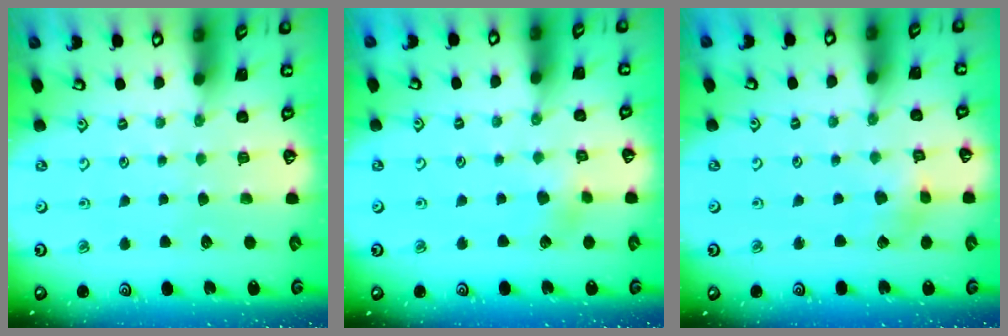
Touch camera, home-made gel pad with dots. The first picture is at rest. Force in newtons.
{"total": 4.6, "press": 4.6, "slide": 0.4}
{"total": 2.7, "press": 2.7, "slide": 0.3}